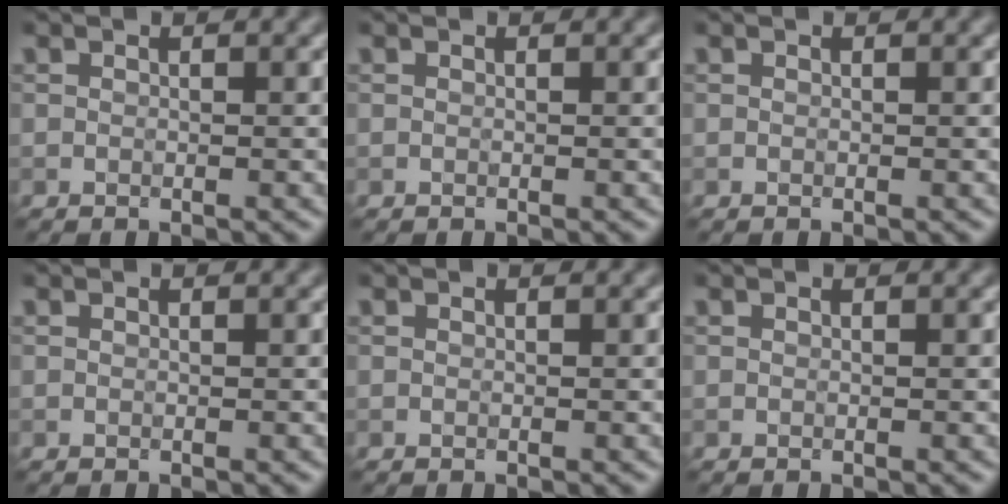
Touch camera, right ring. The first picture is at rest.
{"total": 0.0}
{"total": 0.0}
{"total": 0.0}
{"total": 0.0}
{"total": 0.0}